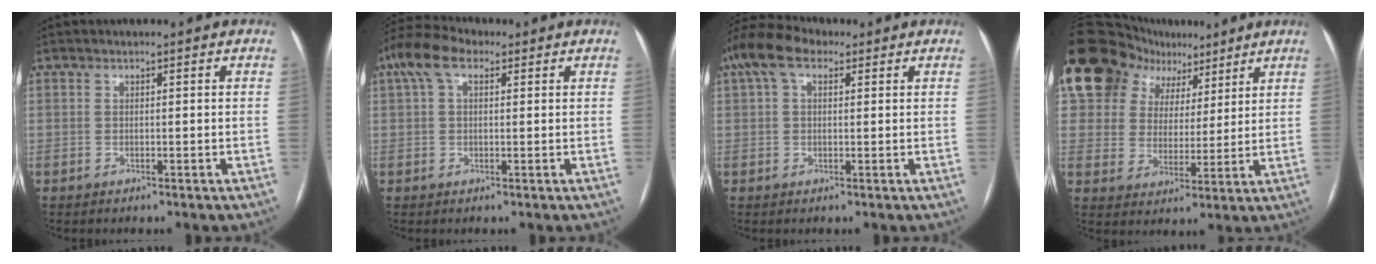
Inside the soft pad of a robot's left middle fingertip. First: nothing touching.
{"total": 6.8, "force": [3.2, 3.3, 5.0], "torque": [-0.116, 0.044, 0.061]}
{"total": 7.3, "force": [3.7, 3.7, 5.0], "torque": [-0.113, 0.047, 0.069]}
{"total": 16.9, "force": [11.0, 11.1, 6.2], "torque": [-0.116, 0.064, 0.191]}